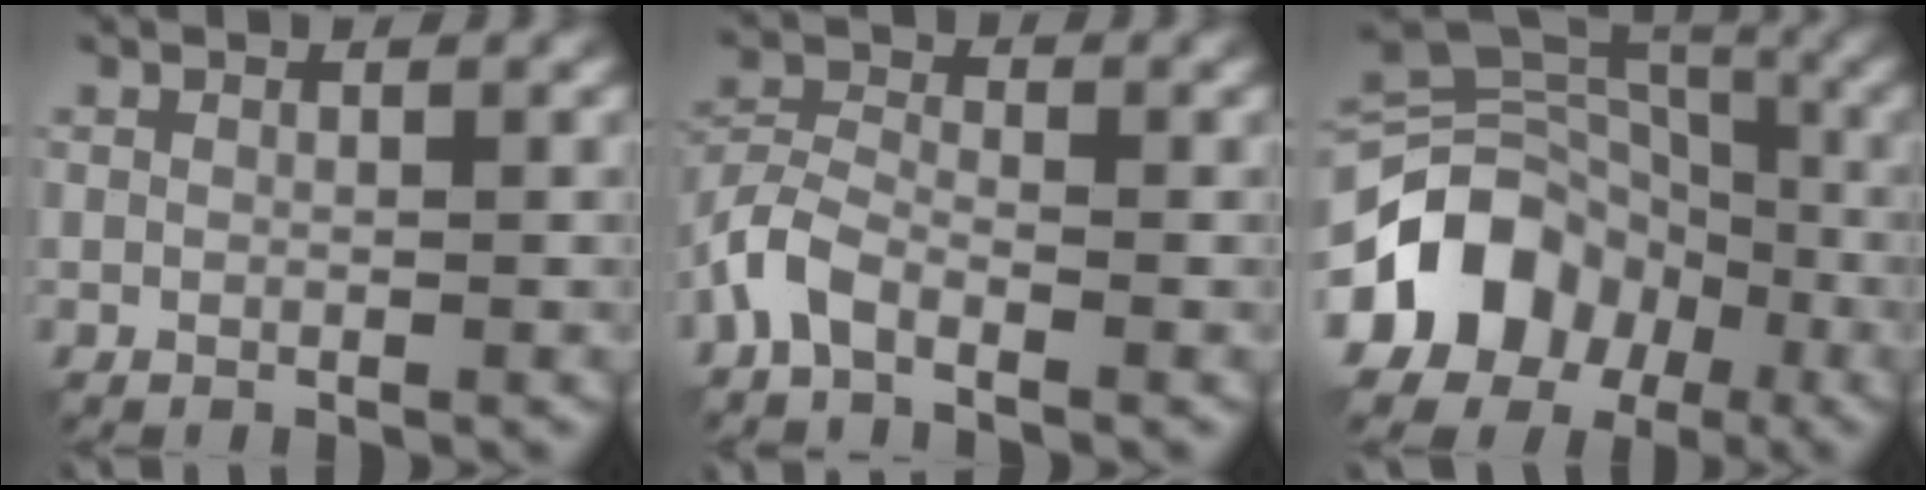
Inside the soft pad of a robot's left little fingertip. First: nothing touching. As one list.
[{"total": 3.6, "force": [-2.4, 1.6, 2.1], "torque": [-0.047, 0.004, -0.065]}, {"total": 10.6, "force": [-4.7, 8.4, 4.4], "torque": [-0.088, 0.019, -0.100]}]